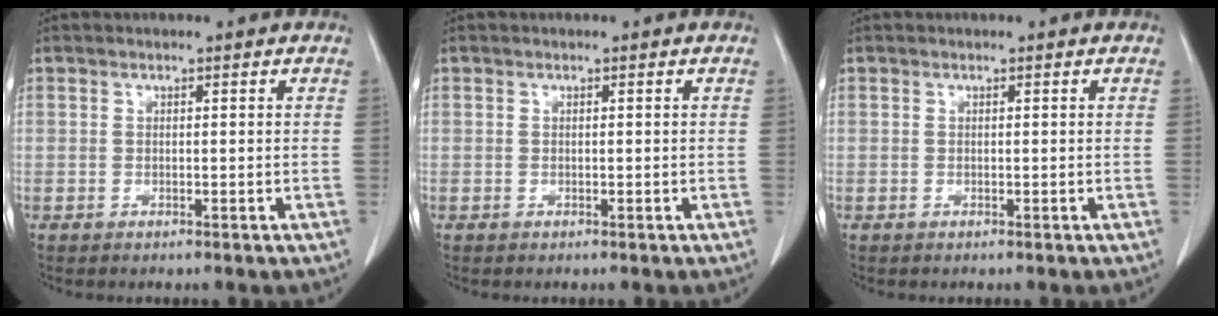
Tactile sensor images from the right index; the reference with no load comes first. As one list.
[{"total": 0.0}, {"total": 0.0}]